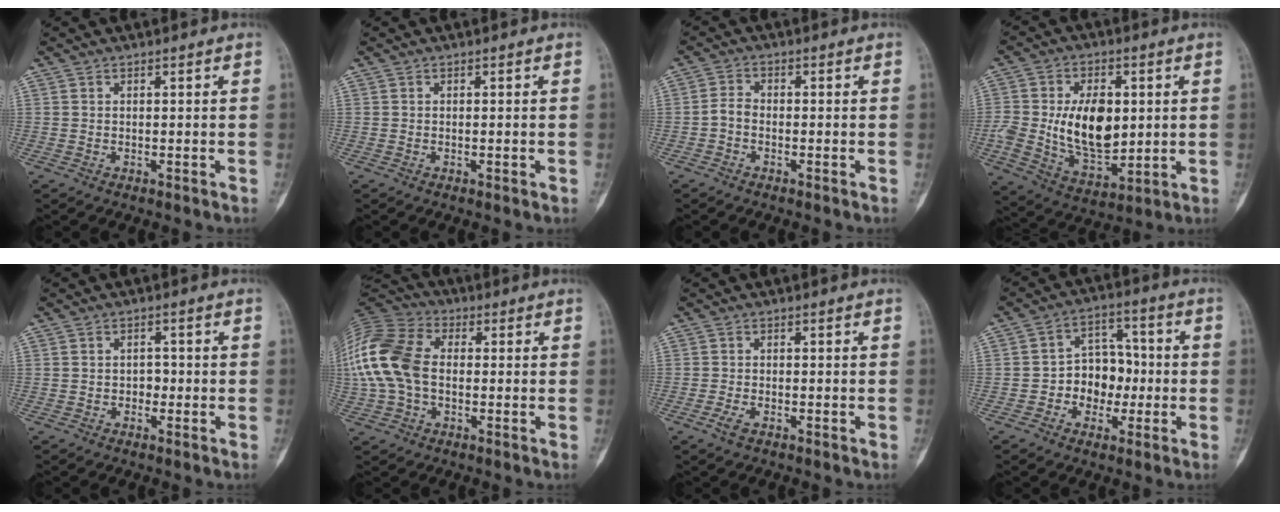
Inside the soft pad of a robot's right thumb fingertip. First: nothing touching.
{"total": 0.6, "force": [-0.2, 0.3, 0.5], "torque": [-0.002, -0.001, -0.003]}
{"total": 2.7, "force": [-1.0, 2.0, 1.6], "torque": [-0.022, 0.008, -0.030]}
{"total": 15.7, "force": [0.9, 9.7, 12.2], "torque": [-0.179, -0.007, 0.030]}
{"total": 2.1, "force": [-0.7, 1.8, 0.9], "torque": [0.008, 0.009, -0.017]}
{"total": 17.5, "force": [-0.3, 11.8, 12.8], "torque": [-0.290, 0.027, -0.013]}
{"total": 2.3, "force": [-1.3, 1.2, 1.5], "torque": [-0.031, 0.000, -0.028]}
{"total": 9.7, "force": [-1.9, 7.7, 5.5], "torque": [-0.034, 0.042, -0.038]}